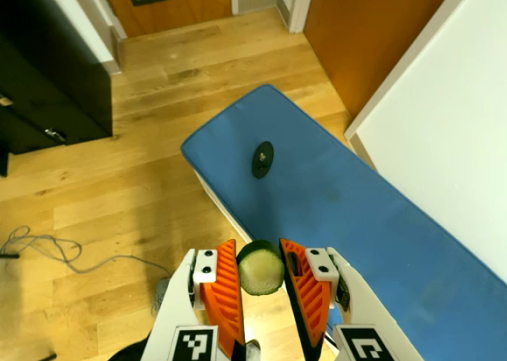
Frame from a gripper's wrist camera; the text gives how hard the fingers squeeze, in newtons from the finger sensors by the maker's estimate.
{"total": 9.4, "left": 9.5, "right": 9.3}